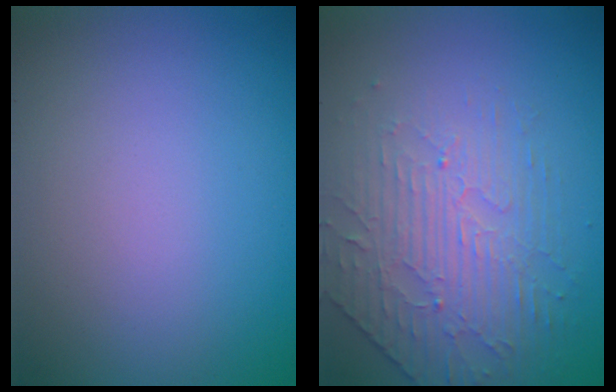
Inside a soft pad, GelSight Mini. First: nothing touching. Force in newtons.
{"total": 4.4, "press": 3.4, "slide": 2.7}